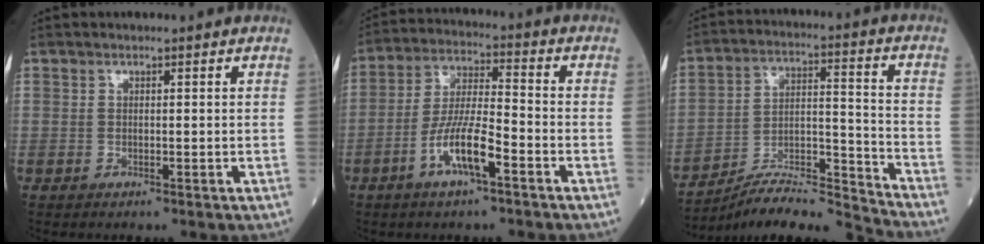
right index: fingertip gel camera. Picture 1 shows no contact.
{"total": 9.3, "force": [-4.2, 1.6, 8.1], "torque": [-0.161, 0.000, -0.080]}
{"total": 13.3, "force": [-12.9, -1.4, 2.5], "torque": [-0.032, 0.040, -0.230]}